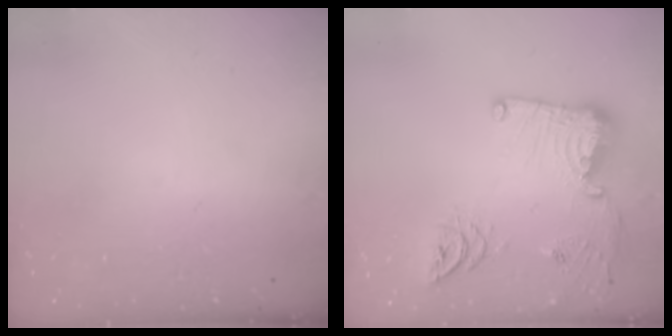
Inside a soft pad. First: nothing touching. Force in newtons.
{"total": 20.1, "press": 19.4, "slide": 5.4}